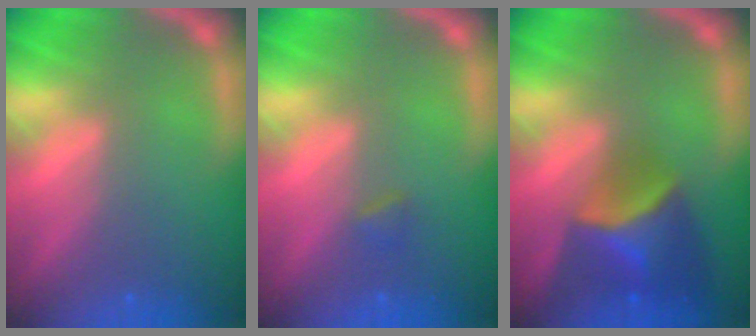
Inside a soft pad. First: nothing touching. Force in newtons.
{"total": 0.9}
{"total": 6.5}